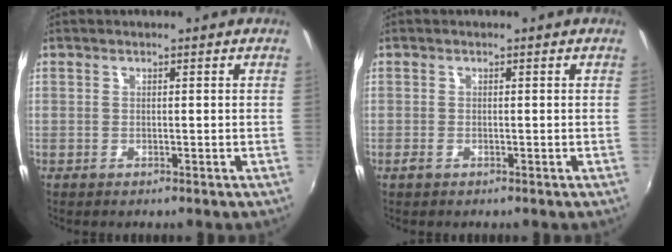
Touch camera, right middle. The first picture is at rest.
{"total": 1.0, "force": [-0.5, 0.5, 0.6], "torque": [-0.012, -0.003, -0.011]}